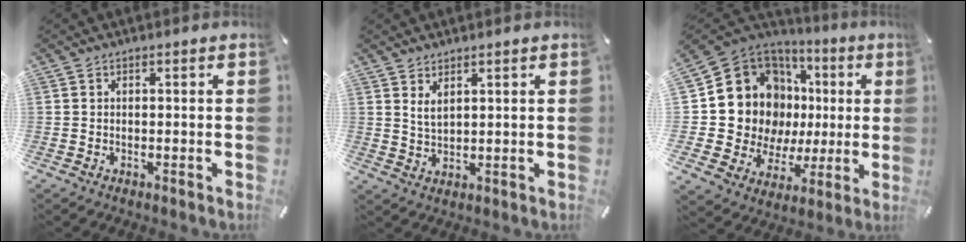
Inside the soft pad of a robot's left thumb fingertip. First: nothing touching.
{"total": 3.1, "force": [2.2, 1.1, 1.8], "torque": [-0.040, -0.005, 0.040]}
{"total": 17.5, "force": [3.1, 15.3, 7.8], "torque": [-0.138, -0.045, 0.081]}